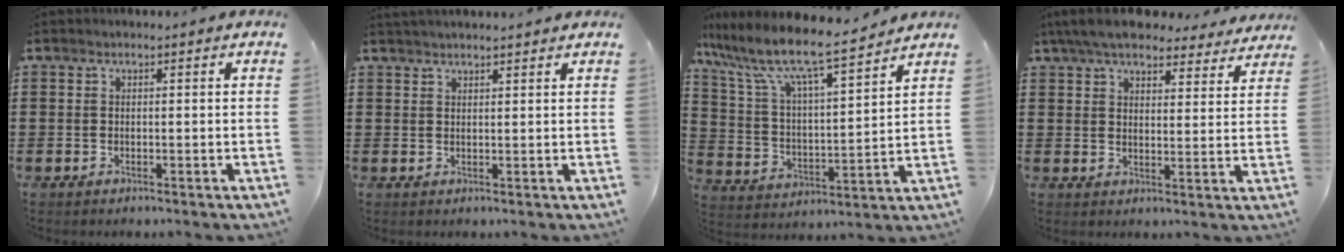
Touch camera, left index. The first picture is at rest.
{"total": 1.5, "force": [1.5, 0.0, 0.3], "torque": [-0.009, 0.001, 0.029]}
{"total": 8.8, "force": [7.5, 0.5, 4.4], "torque": [-0.117, -0.049, 0.123]}
{"total": 7.0, "force": [6.4, 1.4, 2.5], "torque": [-0.071, -0.017, 0.118]}